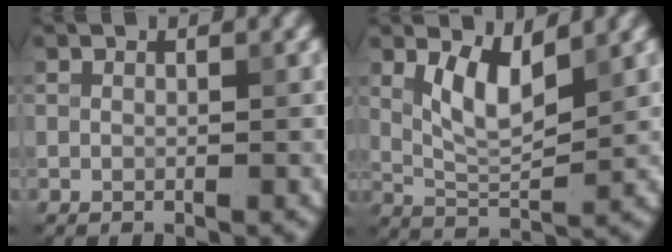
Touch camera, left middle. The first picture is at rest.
{"total": 4.3, "force": [1.9, 1.5, 3.6], "torque": [-0.077, -0.008, 0.040]}